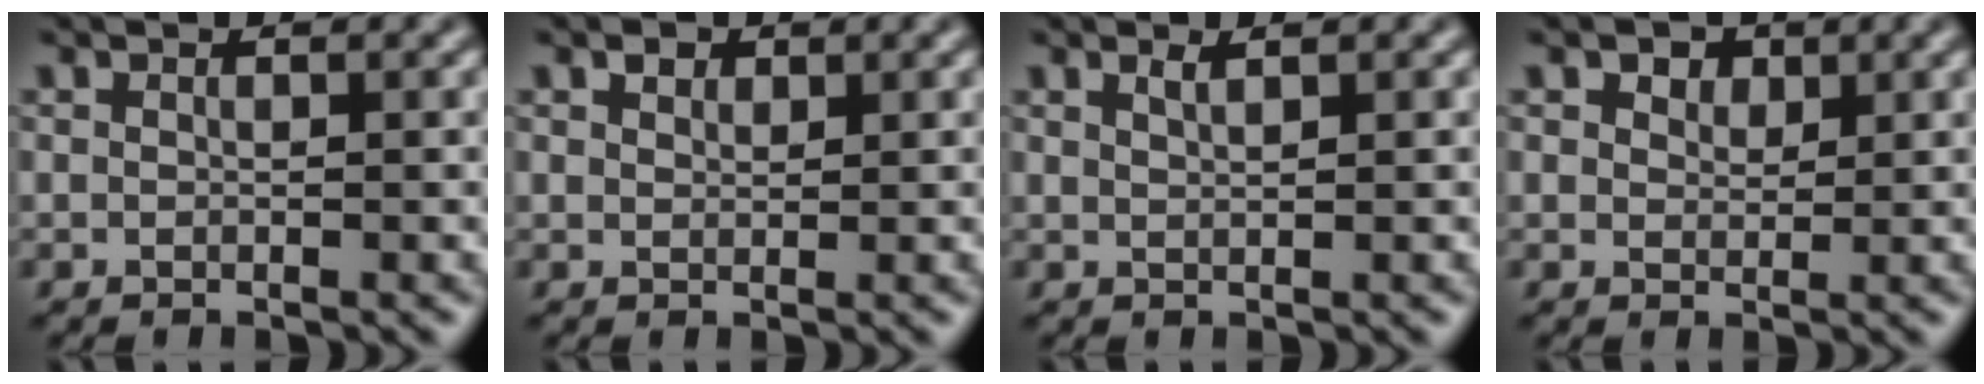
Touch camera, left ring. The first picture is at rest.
{"total": 1.0, "force": [0.8, 0.6, 0.3], "torque": [-0.006, 0.001, 0.013]}
{"total": 1.0, "force": [0.7, 0.2, 0.7], "torque": [-0.008, 0.001, 0.012]}
{"total": 2.2, "force": [1.5, 1.3, 0.9], "torque": [-0.014, -0.004, 0.020]}